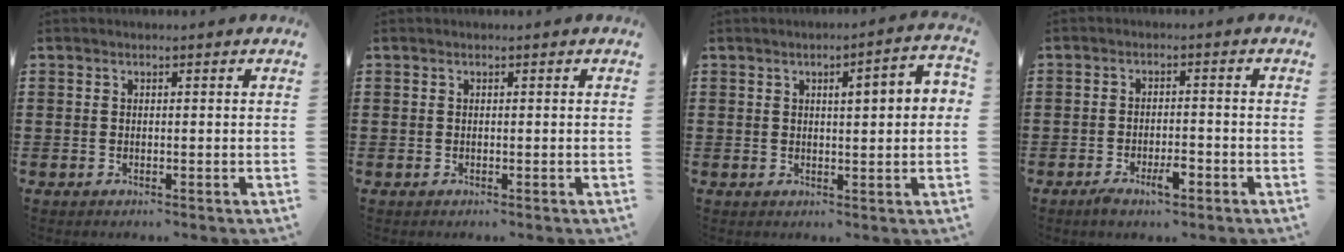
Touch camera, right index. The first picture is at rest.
{"total": 0.0}
{"total": 3.9, "force": [0.6, 0.6, 3.8], "torque": [-0.062, 0.000, 0.005]}
{"total": 3.9, "force": [-2.2, 1.4, 2.9], "torque": [-0.054, 0.001, -0.040]}